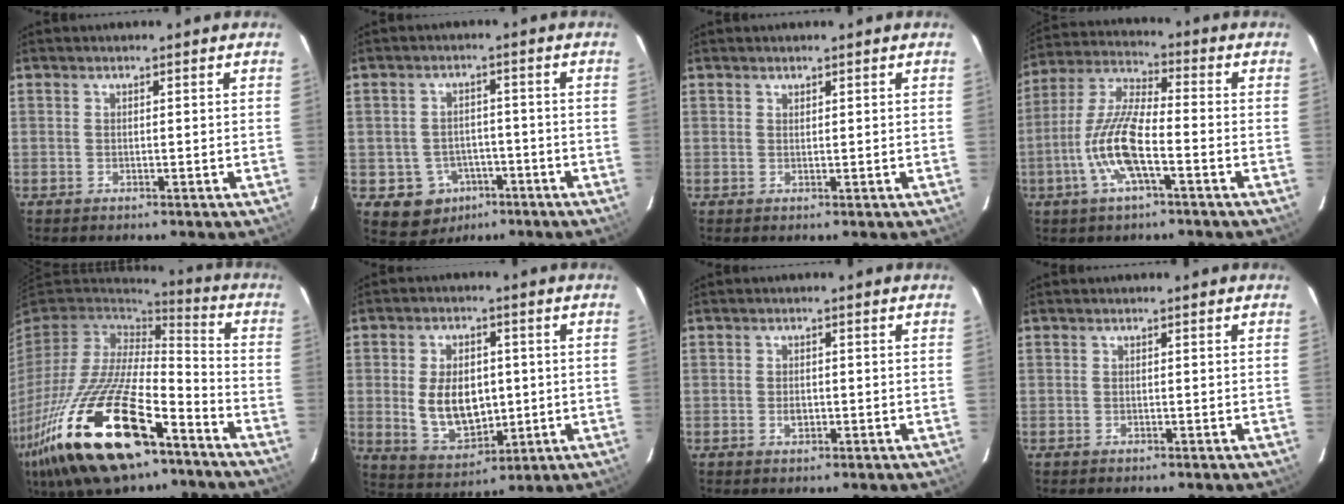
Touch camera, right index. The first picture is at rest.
{"total": 7.5, "force": [-3.7, 6.4, 1.4], "torque": [-0.039, 0.026, -0.035]}
{"total": 0.6, "force": [0.5, 0.3, 0.0], "torque": [-0.001, 0.001, 0.010]}
{"total": 12.2, "force": [-4.3, 3.0, 11.0], "torque": [-0.234, -0.001, -0.086]}
{"total": 28.6, "force": [-15.7, 11.1, 21.2], "torque": [-0.432, -0.044, -0.276]}
{"total": 11.2, "force": [0.0, 7.1, 8.6], "torque": [-0.172, -0.002, 0.019]}
{"total": 1.7, "force": [-0.4, 1.2, 1.1], "torque": [-0.017, 0.001, -0.006]}
{"total": 0.0}